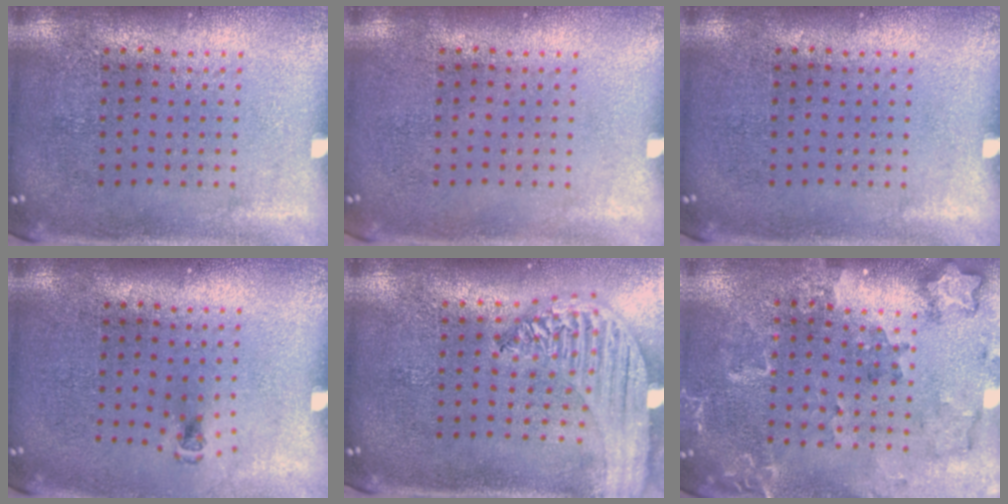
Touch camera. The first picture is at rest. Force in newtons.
{"total": 0.0}
{"total": 0.0}
{"total": 0.5, "press": 0.4, "slide": 0.3}
{"total": 2.4, "press": 2.1, "slide": 1.1}
{"total": 1.8, "press": 1.7, "slide": 0.2}